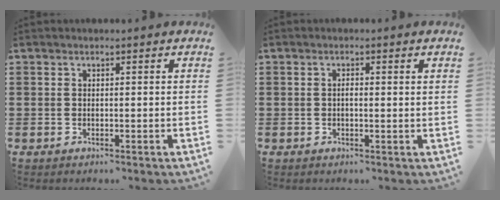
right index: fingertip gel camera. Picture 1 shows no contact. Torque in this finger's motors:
{"motor_torque": [0.06, 0.20, 0.00, 0.00]}